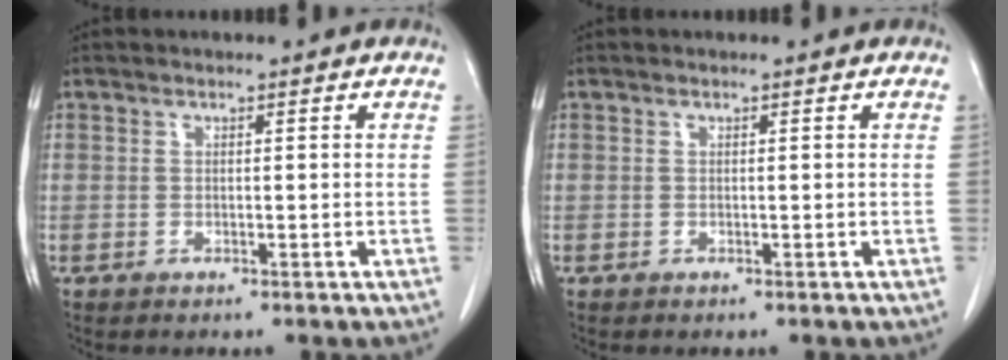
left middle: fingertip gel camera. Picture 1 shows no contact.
{"total": 0.0}